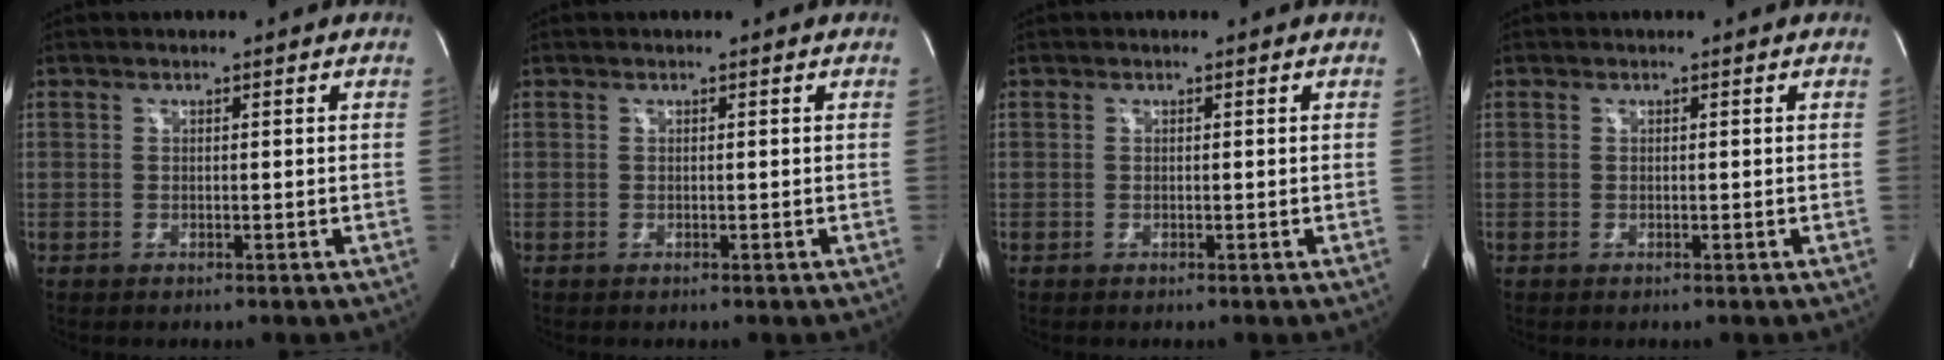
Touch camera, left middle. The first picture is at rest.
{"total": 0.0}
{"total": 0.0}
{"total": 0.0}